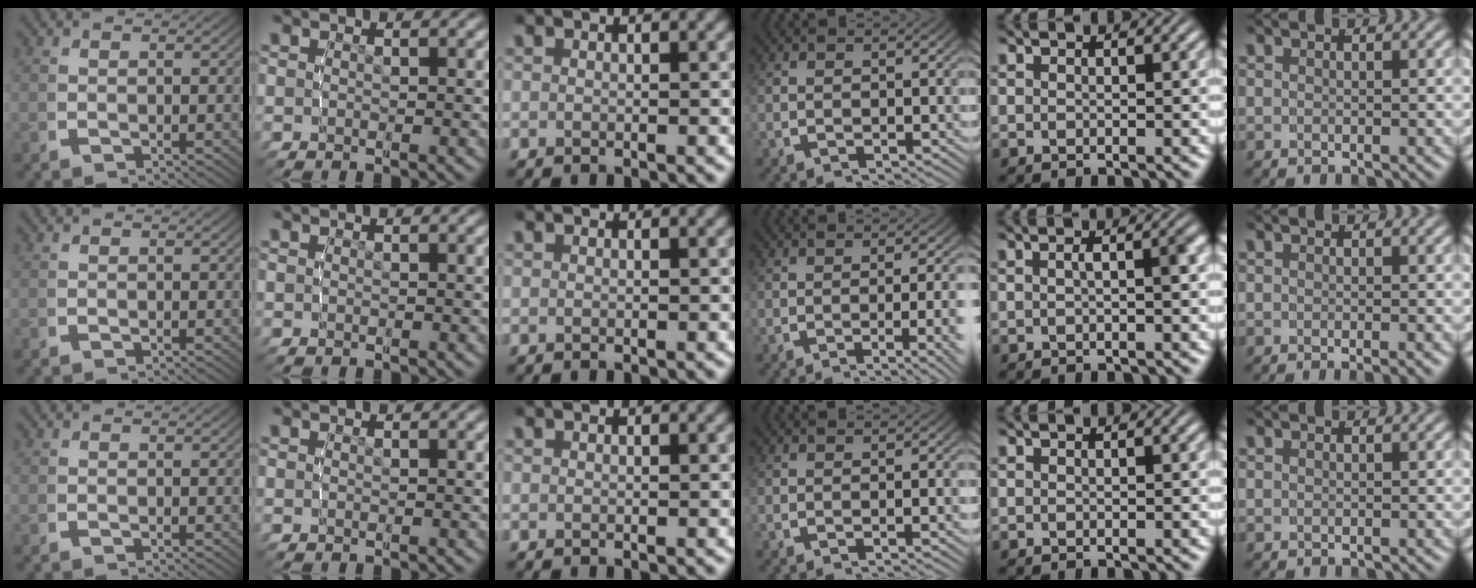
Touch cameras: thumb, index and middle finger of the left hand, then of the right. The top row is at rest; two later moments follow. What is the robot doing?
{"motion": "lift_and_place", "object": "condiment"}